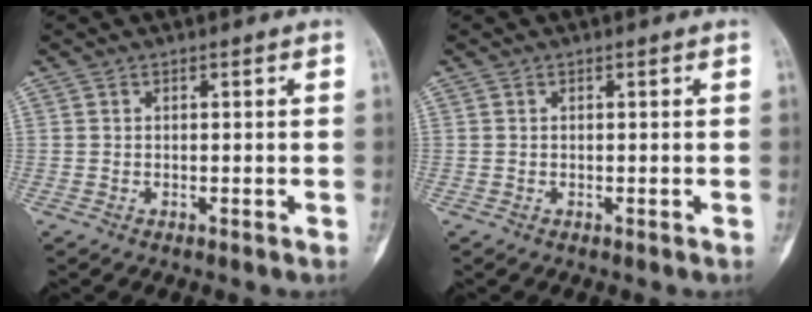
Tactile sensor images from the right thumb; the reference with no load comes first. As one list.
[{"total": 0.0}]